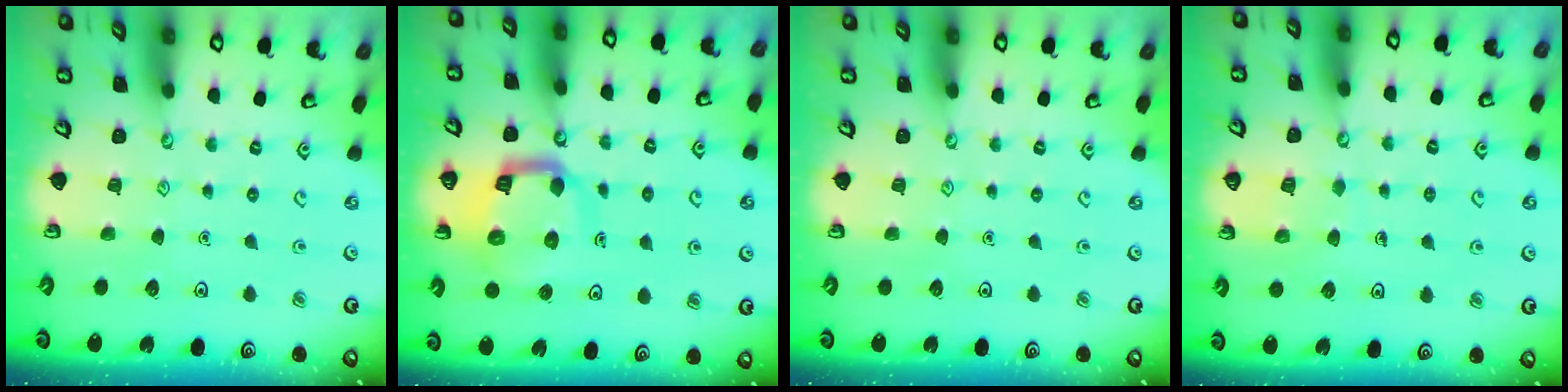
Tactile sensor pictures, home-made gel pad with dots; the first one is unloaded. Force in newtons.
{"total": 12.4, "press": 12.3, "slide": 1.4}
{"total": 0.0}
{"total": 4.7, "press": 4.7, "slide": 0.4}